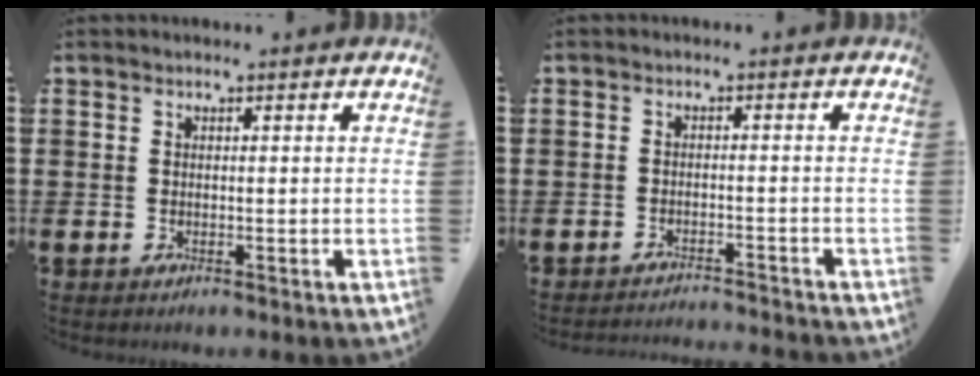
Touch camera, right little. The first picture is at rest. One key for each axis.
{"total": 1.7, "fx": -1.7, "fy": -0.2, "fz": 0.0, "tx": -0.001, "ty": 0.003, "tz": -0.035}